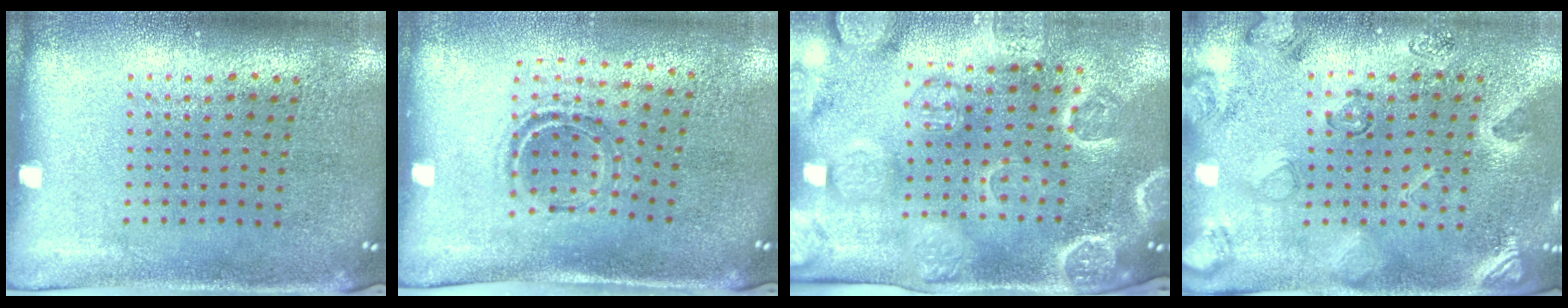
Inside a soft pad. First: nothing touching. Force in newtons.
{"total": 1.0, "press": 0.9, "slide": 0.3}
{"total": 3.9, "press": 3.6, "slide": 1.5}
{"total": 2.3, "press": 1.9, "slide": 1.3}